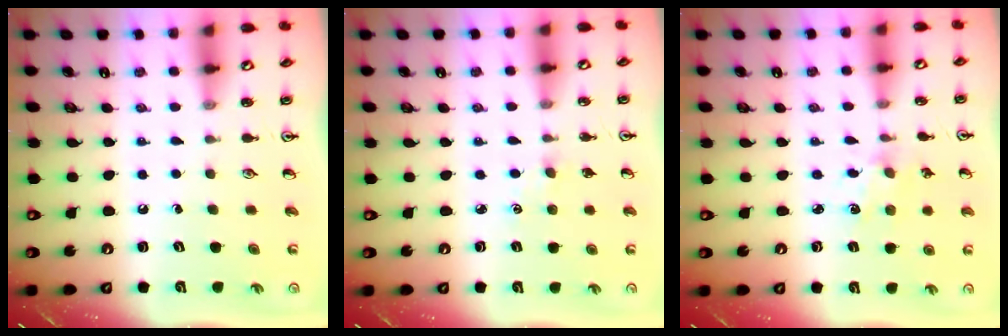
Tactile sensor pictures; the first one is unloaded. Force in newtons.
{"total": 1.1, "press": 1.1, "slide": 0.2}
{"total": 1.9, "press": 1.8, "slide": 0.4}